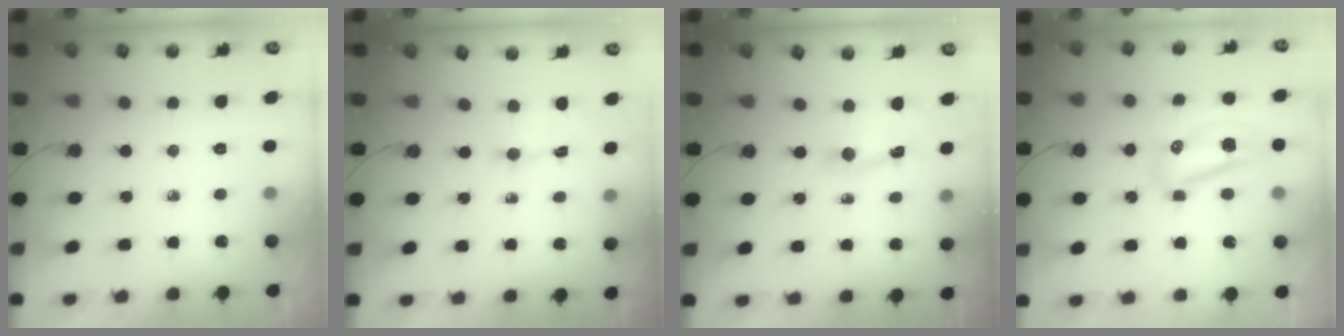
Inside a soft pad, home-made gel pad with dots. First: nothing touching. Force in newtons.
{"total": 1.5, "press": 1.3, "slide": 0.7}
{"total": 2.4, "press": 2.4, "slide": 0.3}
{"total": 8.7, "press": 8.4, "slide": 2.3}